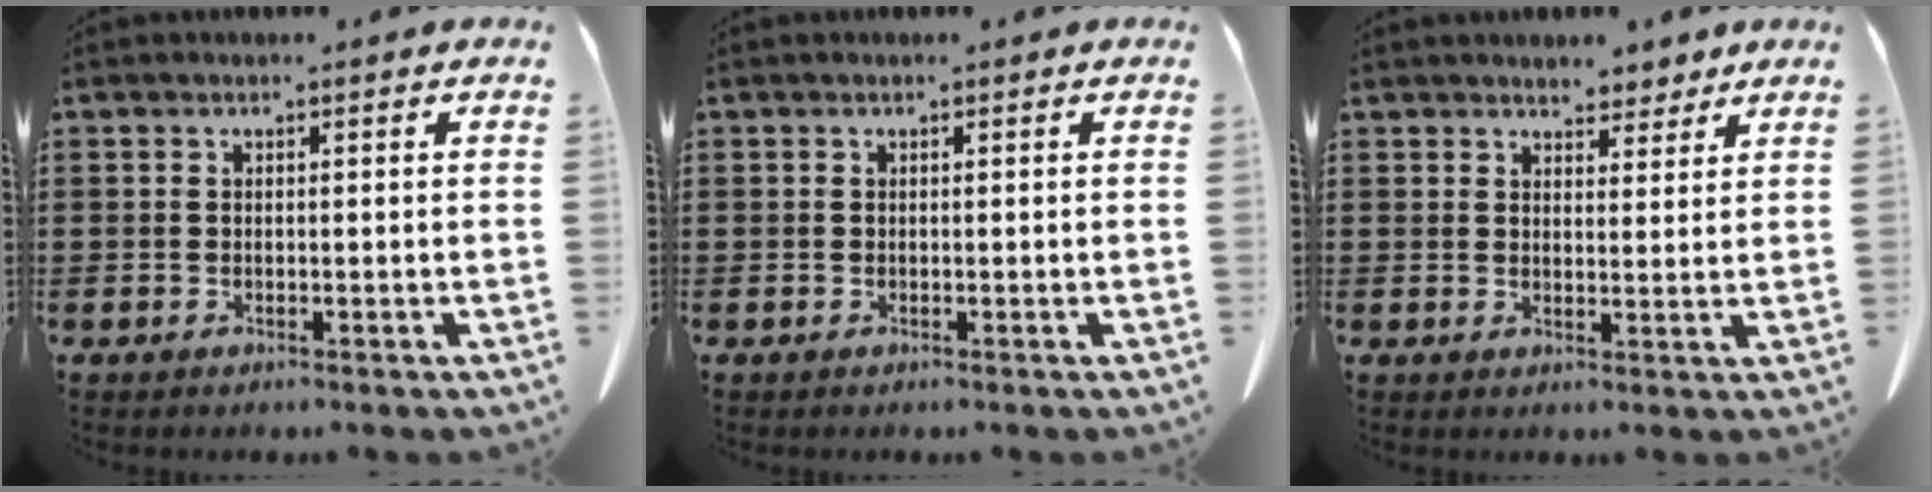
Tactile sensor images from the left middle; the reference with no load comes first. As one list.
[{"total": 0.0}, {"total": 4.2, "force": [3.9, 1.3, 0.4], "torque": [-0.011, -0.010, 0.074]}]